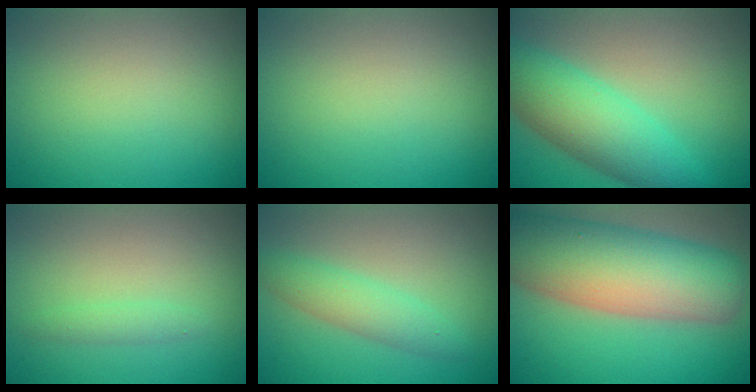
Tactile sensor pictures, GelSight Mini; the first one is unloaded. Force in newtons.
{"total": 0.0}
{"total": 7.1, "press": 7.1, "slide": 0.1}
{"total": 1.1, "press": 1.1, "slide": 0.0}
{"total": 2.9, "press": 2.9, "slide": 0.1}
{"total": 12.3, "press": 12.3, "slide": 0.8}